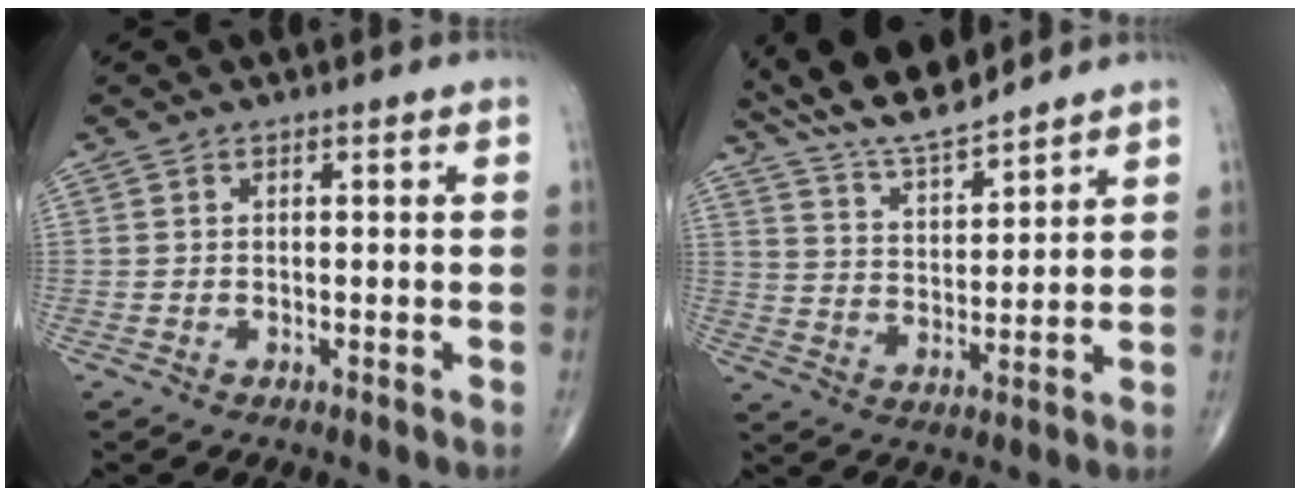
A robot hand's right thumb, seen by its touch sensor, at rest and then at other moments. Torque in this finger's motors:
{"motor_torque": [-1.31, 1.81, 1.16, 1.19, 0.03]}